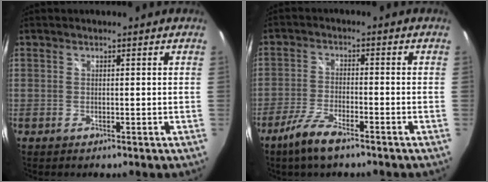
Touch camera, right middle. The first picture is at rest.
{"total": 7.0, "force": [-5.0, 1.4, 4.7], "torque": [-0.114, -0.009, -0.097]}